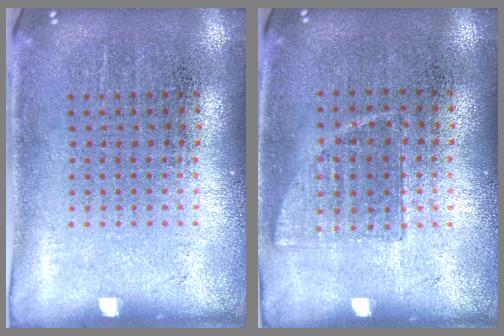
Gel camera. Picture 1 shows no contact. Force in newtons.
{"total": 0.8, "press": 0.7, "slide": 0.3}